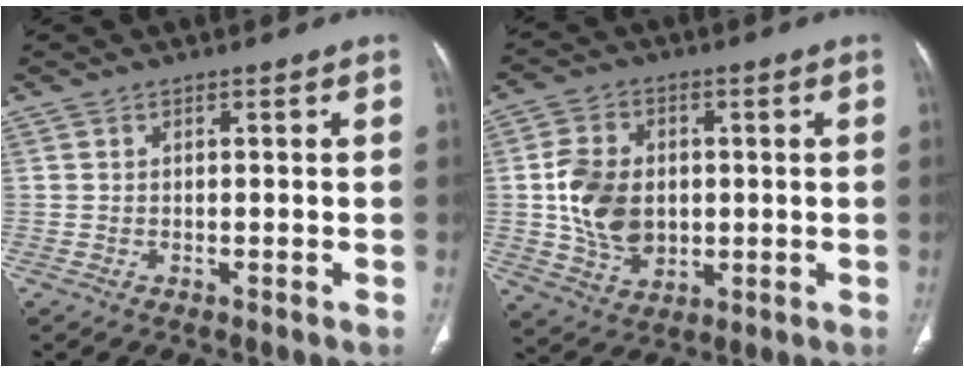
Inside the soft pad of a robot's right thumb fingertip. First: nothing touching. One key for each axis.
{"total": 12.1, "fx": 0.0, "fy": 9.4, "fz": 7.6, "tx": -0.111, "ty": 0.000, "tz": 0.006}